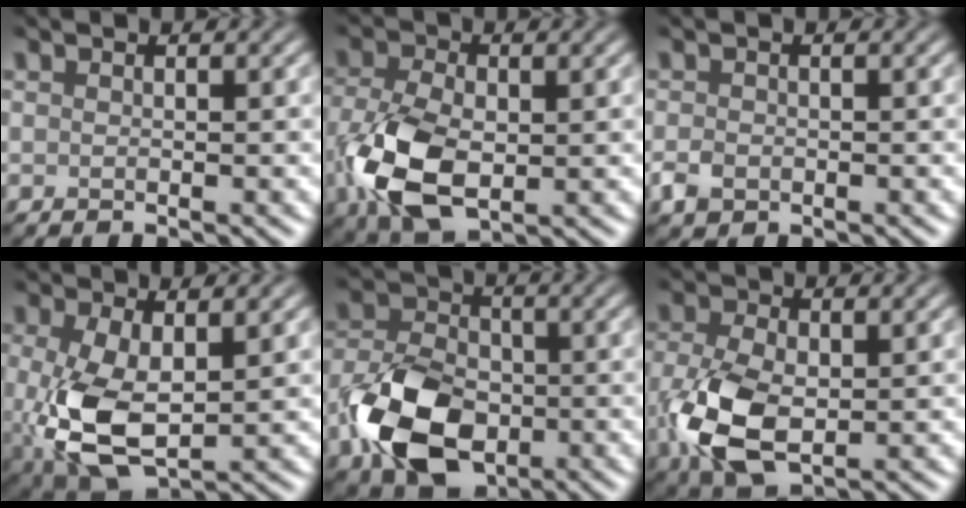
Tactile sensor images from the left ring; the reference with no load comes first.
{"total": 7.6, "force": [-1.7, 4.7, 5.8], "torque": [-0.140, -0.015, -0.035]}
{"total": 1.6, "force": [-0.6, 1.2, 0.9], "torque": [-0.016, -0.005, -0.015]}
{"total": 7.9, "force": [-0.4, 4.2, 6.7], "torque": [-0.160, -0.018, 0.002]}
{"total": 9.2, "force": [-3.4, 6.2, 5.9], "torque": [-0.129, -0.010, -0.074]}
{"total": 7.0, "force": [-1.1, 4.4, 5.4], "torque": [-0.132, -0.017, -0.016]}